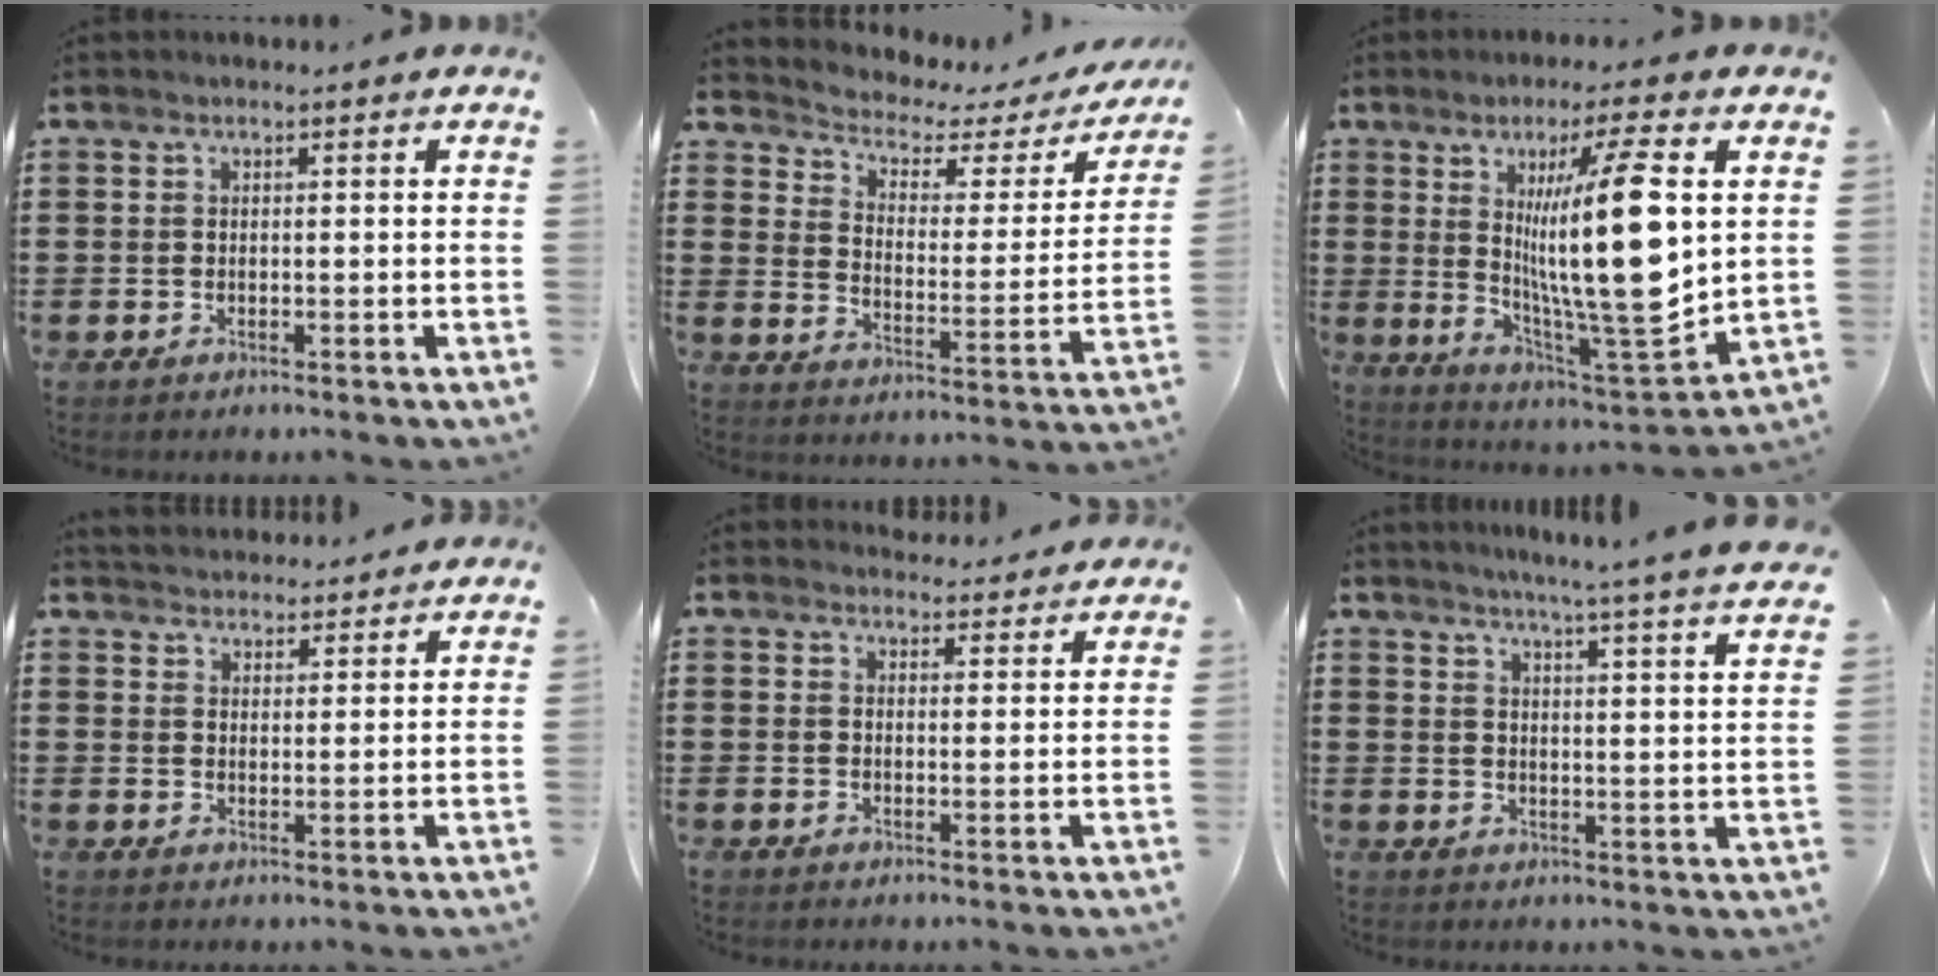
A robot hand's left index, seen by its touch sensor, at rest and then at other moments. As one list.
[{"total": 2.8, "force": [2.1, 1.3, 1.2], "torque": [-0.042, -0.022, 0.024]}, {"total": 17.9, "force": [3.7, 3.4, 17.2], "torque": [-0.307, -0.025, 0.048]}, {"total": 3.2, "force": [3.1, 0.8, -0.7], "torque": [-0.001, -0.012, 0.056]}, {"total": 3.0, "force": [2.9, 0.8, 0.2], "torque": [-0.004, -0.011, 0.053]}, {"total": 4.8, "force": [4.4, -1.3, 1.4], "torque": [-0.037, -0.039, 0.069]}]